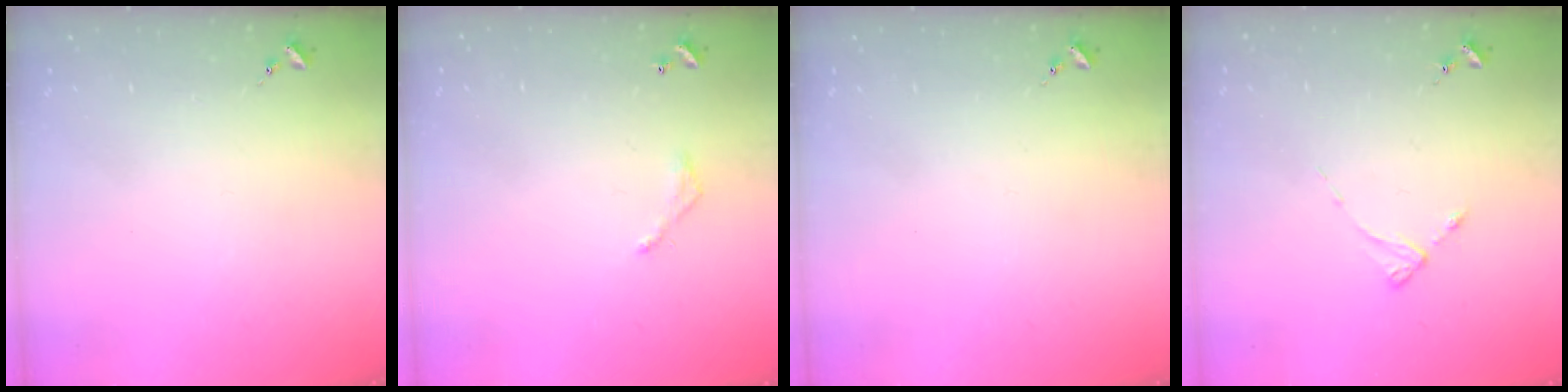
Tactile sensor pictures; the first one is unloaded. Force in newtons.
{"total": 3.2, "press": 3.2, "slide": 0.2}
{"total": 0.0}
{"total": 2.4, "press": 2.4, "slide": 0.3}